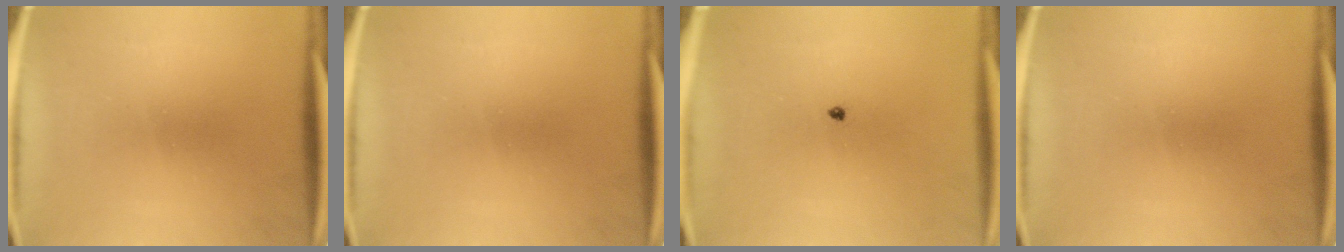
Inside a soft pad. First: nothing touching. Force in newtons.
{"total": 0.0}
{"total": 0.6}
{"total": 0.0}